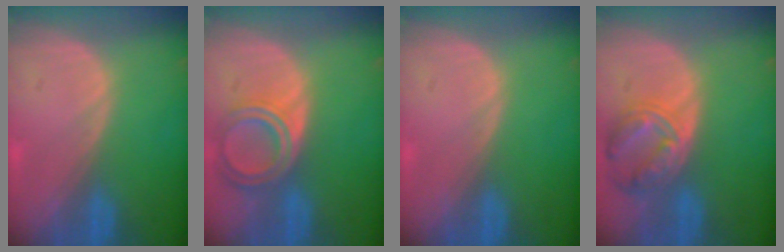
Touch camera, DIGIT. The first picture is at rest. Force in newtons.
{"total": 6.6, "press": 5.9, "slide": 3.0}
{"total": 0.0}
{"total": 8.2, "press": 7.2, "slide": 4.0}